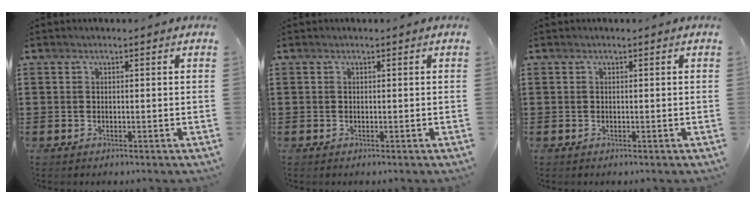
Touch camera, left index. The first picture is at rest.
{"total": 0.0}
{"total": 0.0}